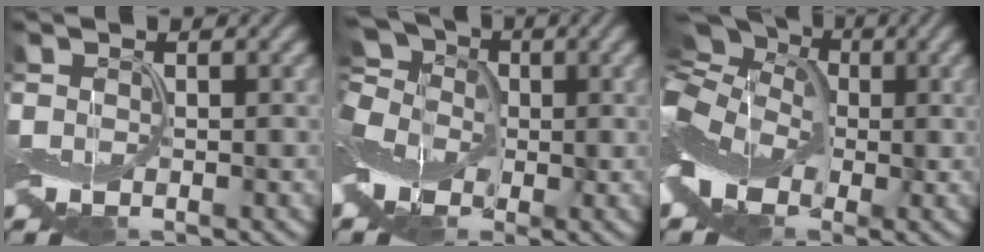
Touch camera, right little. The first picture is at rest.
{"total": 9.3, "force": [-0.4, 7.4, 5.7], "torque": [-0.123, 0.012, -0.029]}
{"total": 11.0, "force": [-0.2, 8.5, 7.0], "torque": [-0.130, 0.009, -0.023]}